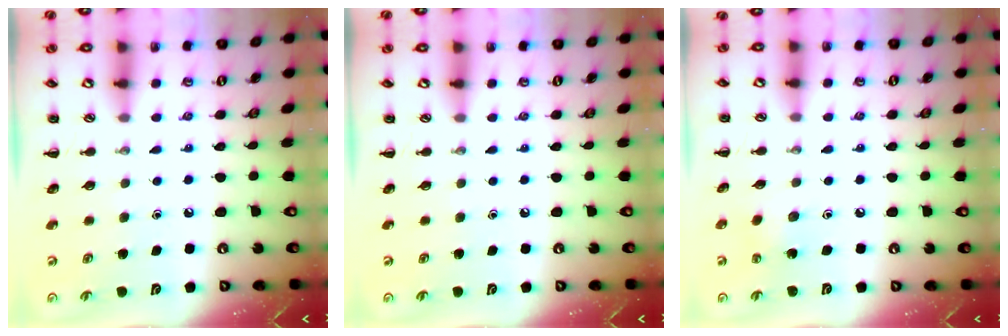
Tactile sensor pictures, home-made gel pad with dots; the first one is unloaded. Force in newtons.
{"total": 0.0}
{"total": 1.5, "press": 1.4, "slide": 0.6}